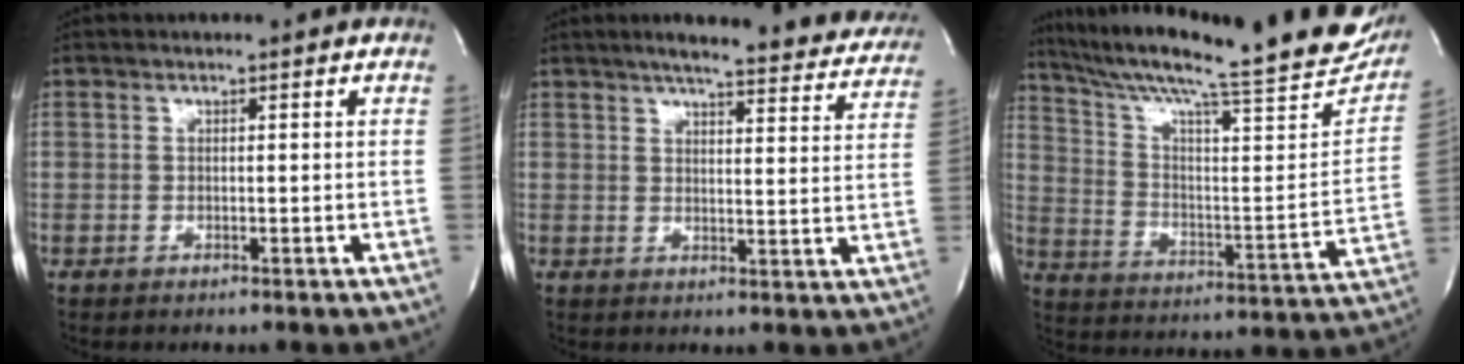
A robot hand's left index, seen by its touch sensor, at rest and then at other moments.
{"total": 20.9, "force": [18.5, 3.7, 8.9], "torque": [-0.117, -0.029, 0.210]}
{"total": 29.6, "force": [25.3, 3.0, 15.1], "torque": [-0.246, -0.068, 0.343]}